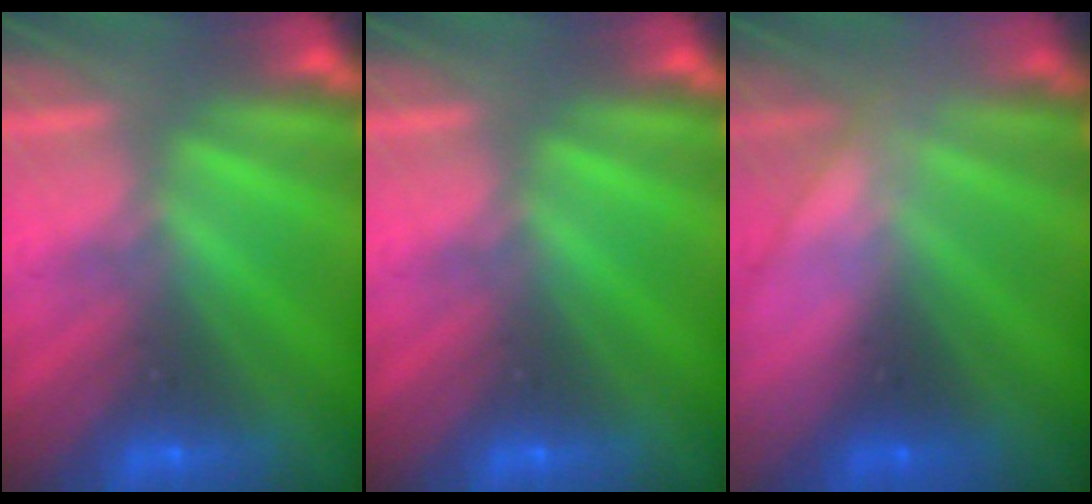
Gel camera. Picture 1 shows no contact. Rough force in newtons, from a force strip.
{"total": 0.0}
{"total": 3.0}